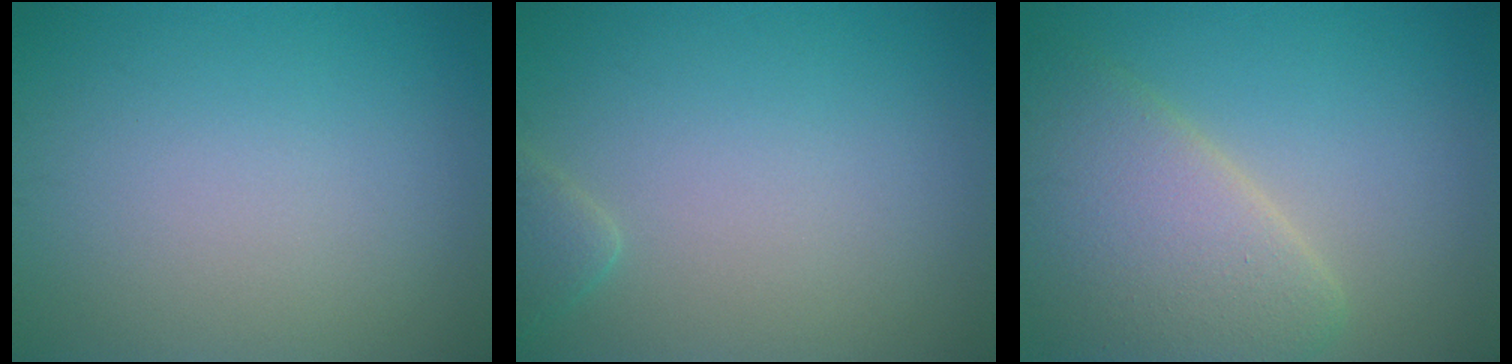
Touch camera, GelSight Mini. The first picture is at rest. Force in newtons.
{"total": 1.4, "press": 1.4, "slide": 0.2}
{"total": 6.7, "press": 6.7, "slide": 0.5}